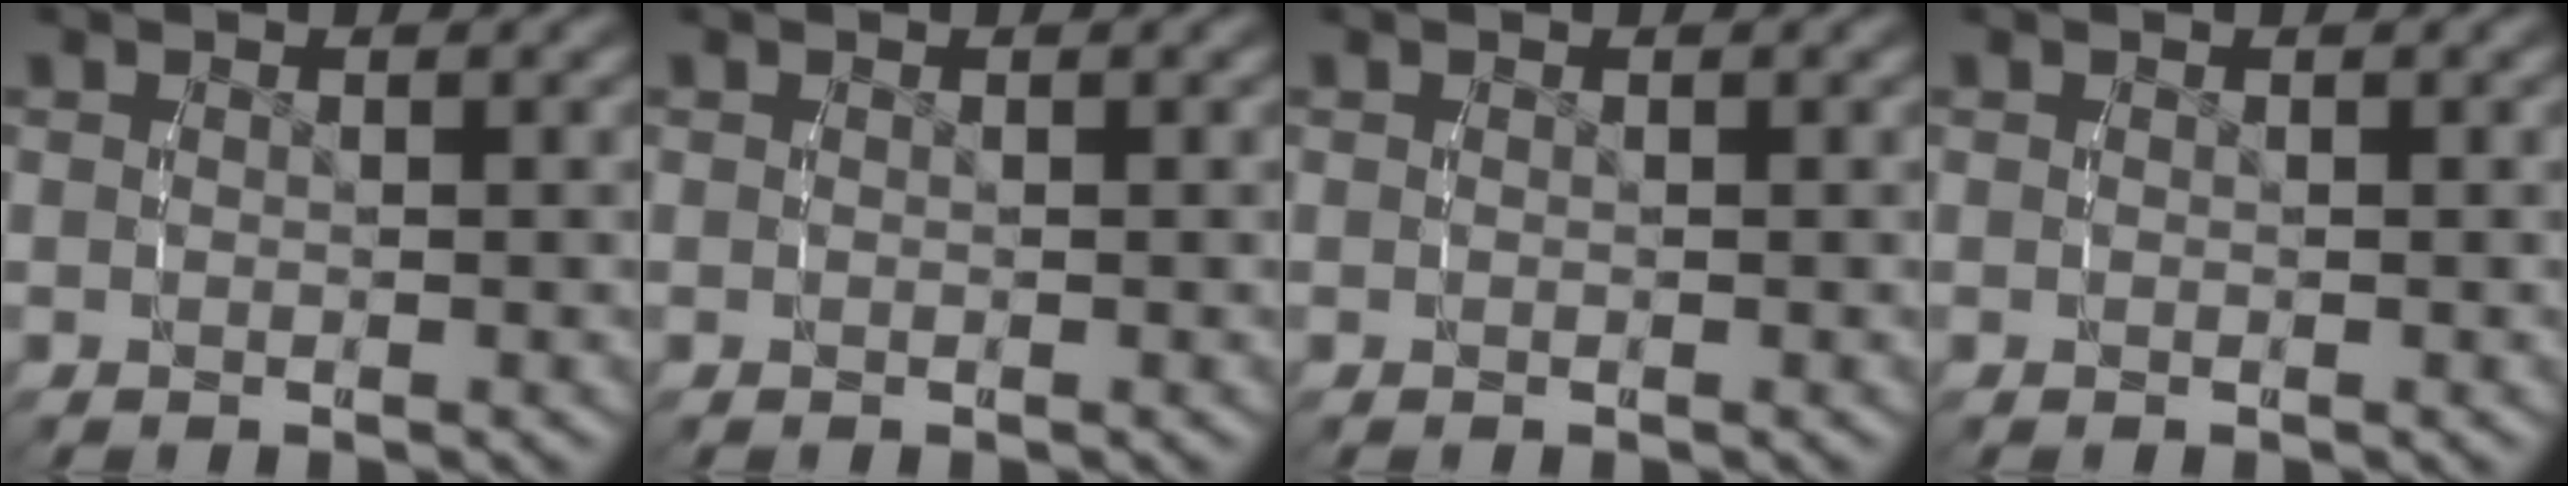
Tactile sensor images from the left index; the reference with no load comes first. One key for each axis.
{"total": 0.0}
{"total": 0.0}
{"total": 0.0}